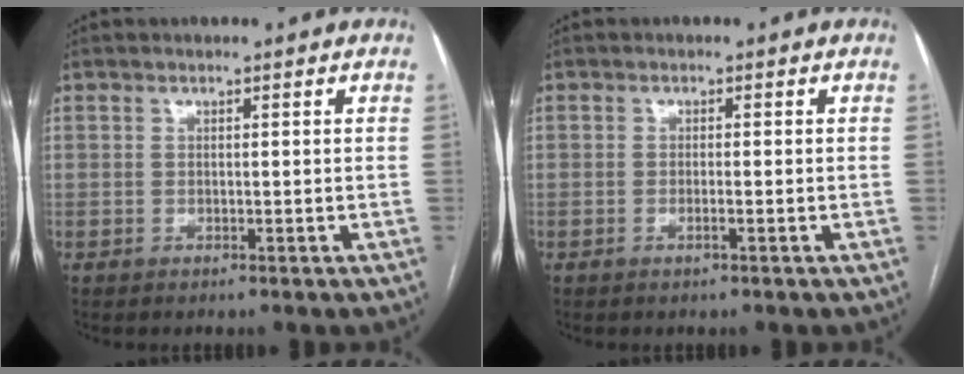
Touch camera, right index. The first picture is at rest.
{"total": 1.0, "force": [-0.5, 0.0, 0.9], "torque": [-0.019, 0.000, -0.008]}